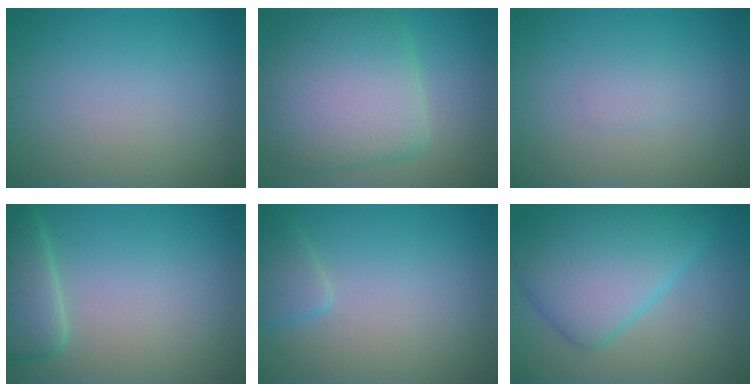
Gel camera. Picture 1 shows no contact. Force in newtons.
{"total": 9.2, "press": 9.2, "slide": 0.5}
{"total": 0.8, "press": 0.8, "slide": 0.1}
{"total": 4.2, "press": 4.1, "slide": 0.4}
{"total": 1.8, "press": 1.8, "slide": 0.2}
{"total": 8.7, "press": 8.7, "slide": 0.1}